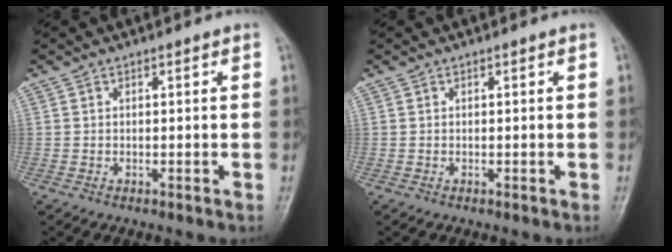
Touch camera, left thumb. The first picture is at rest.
{"total": 0.0}